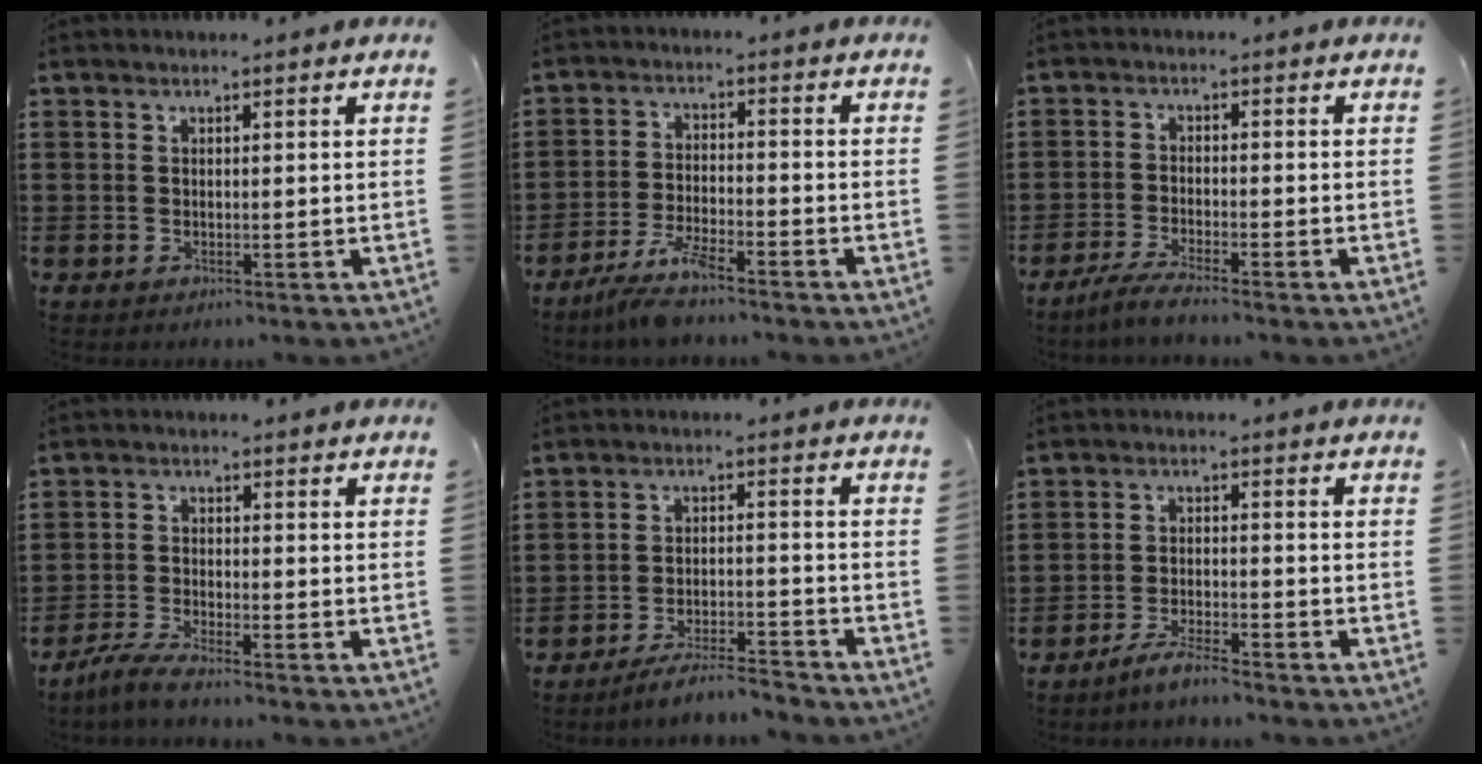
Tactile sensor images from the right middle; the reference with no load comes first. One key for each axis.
{"total": 5.5, "fx": -4.5, "fy": 0.5, "fz": 3.1, "tx": -0.073, "ty": -0.011, "tz": -0.087}
{"total": 3.2, "fx": -2.8, "fy": 0.0, "fz": 1.5, "tx": -0.034, "ty": -0.001, "tz": -0.058}
{"total": 3.6, "fx": -3.3, "fy": 0.2, "fz": 1.4, "tx": -0.040, "ty": -0.003, "tz": -0.070}
{"total": 4.8, "fx": -4.6, "fy": 0.1, "fz": 1.5, "tx": -0.032, "ty": -0.004, "tz": -0.091}
{"total": 3.7, "fx": -3.4, "fy": 0.2, "fz": 1.5, "tx": -0.041, "ty": -0.001, "tz": -0.070}